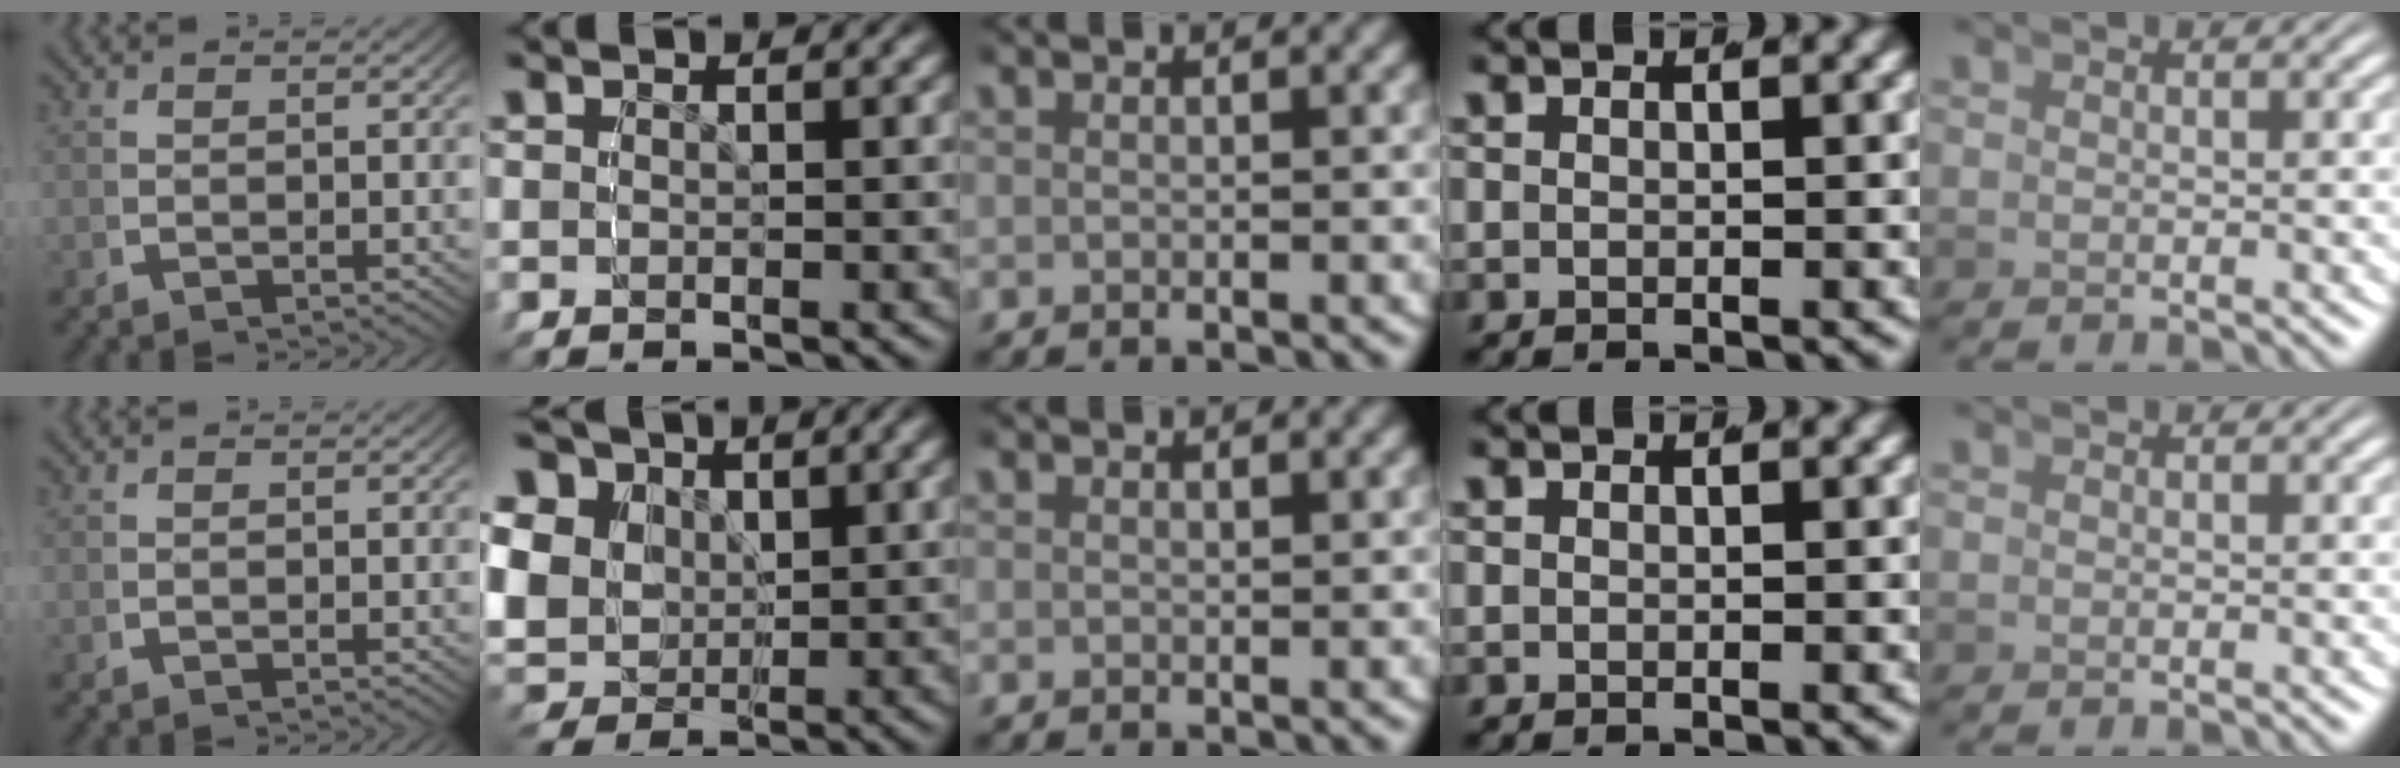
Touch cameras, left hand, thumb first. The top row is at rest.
{"index": {"total": 12.5, "force": [2.8, 10.7, 5.9], "torque": [-0.130, -0.018, 0.042]}, "middle": {"total": 0.5, "force": [0.4, 0.1, -0.3], "torque": [0.005, -0.001, 0.008]}}